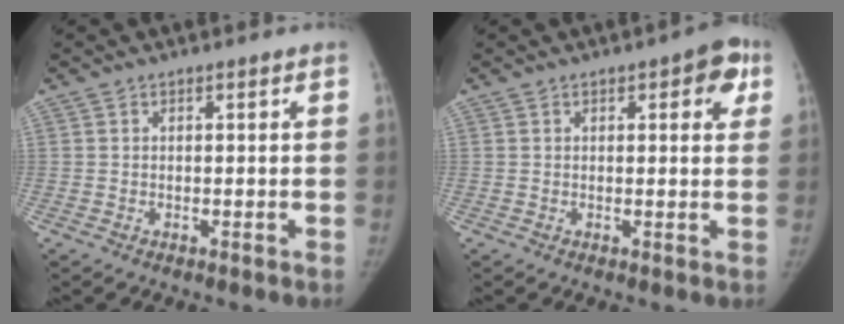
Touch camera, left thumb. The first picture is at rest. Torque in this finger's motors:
{"motor_torque": [-0.09, 0.07, 0.01, 0.38, -0.01]}